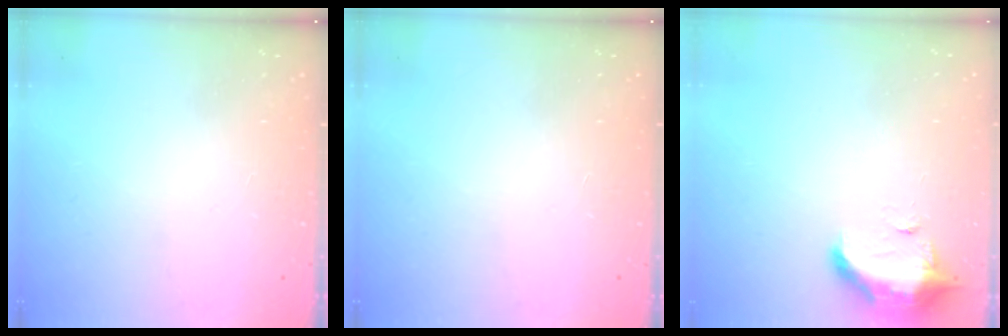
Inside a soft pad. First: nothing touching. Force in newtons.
{"total": 0.9, "press": 0.0, "slide": 0.9}
{"total": 19.4, "press": 12.3, "slide": 14.9}